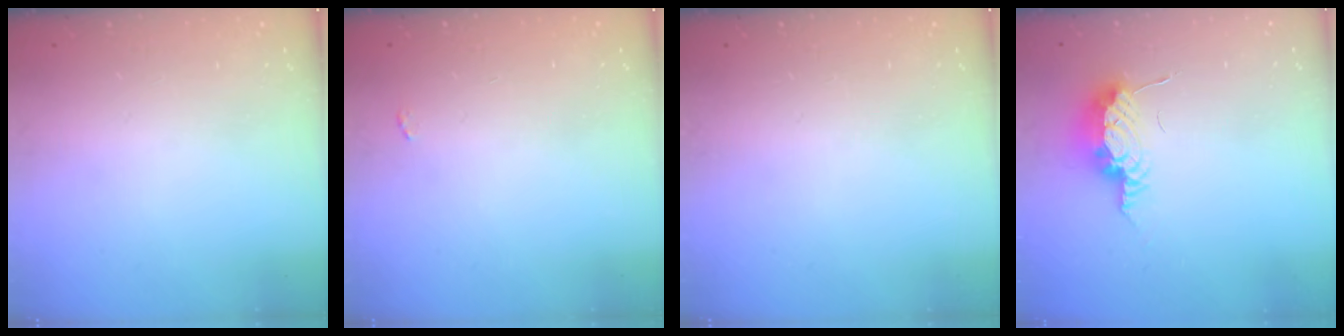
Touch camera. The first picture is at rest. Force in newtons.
{"total": 2.2, "press": 2.1, "slide": 0.3}
{"total": 0.0}
{"total": 9.2, "press": 8.7, "slide": 2.8}